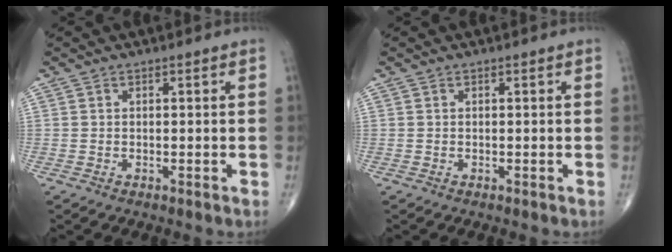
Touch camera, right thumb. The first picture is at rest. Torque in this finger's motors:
{"motor_torque": [-0.29, 0.29, -0.10, -0.10, -0.03]}